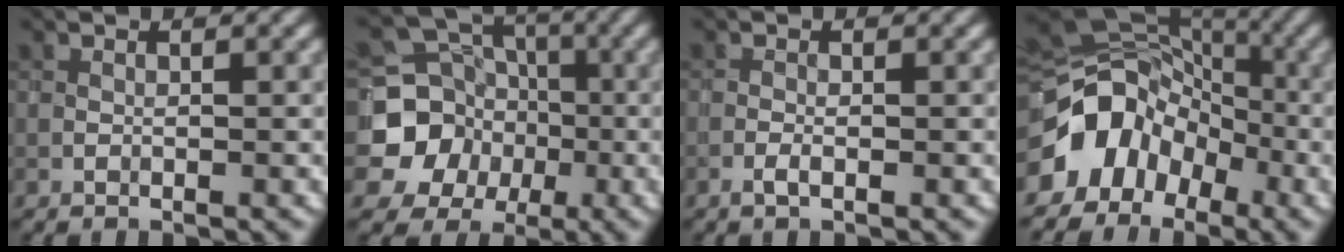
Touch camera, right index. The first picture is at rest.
{"total": 8.9, "force": [-1.5, 8.3, 2.7], "torque": [-0.049, -0.006, -0.047]}
{"total": 0.7, "force": [-0.3, 0.1, 0.6], "torque": [-0.015, 0.000, -0.008]}
{"total": 9.4, "force": [-3.7, 7.3, 4.5], "torque": [-0.077, -0.004, -0.069]}